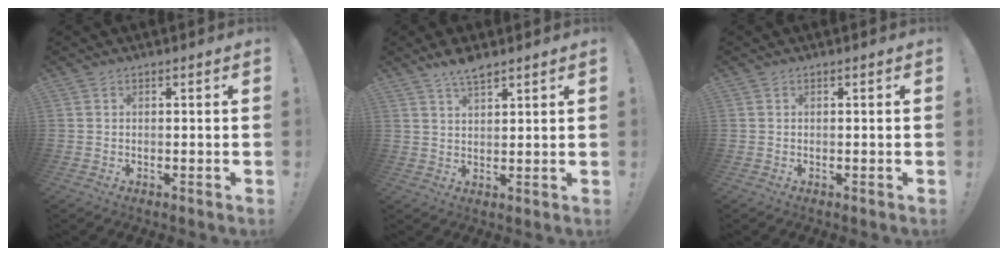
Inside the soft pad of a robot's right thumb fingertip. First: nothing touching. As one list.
[{"total": 5.2, "force": [4.2, 1.2, 2.8], "torque": [-0.040, -0.028, 0.073]}, {"total": 0.0}]